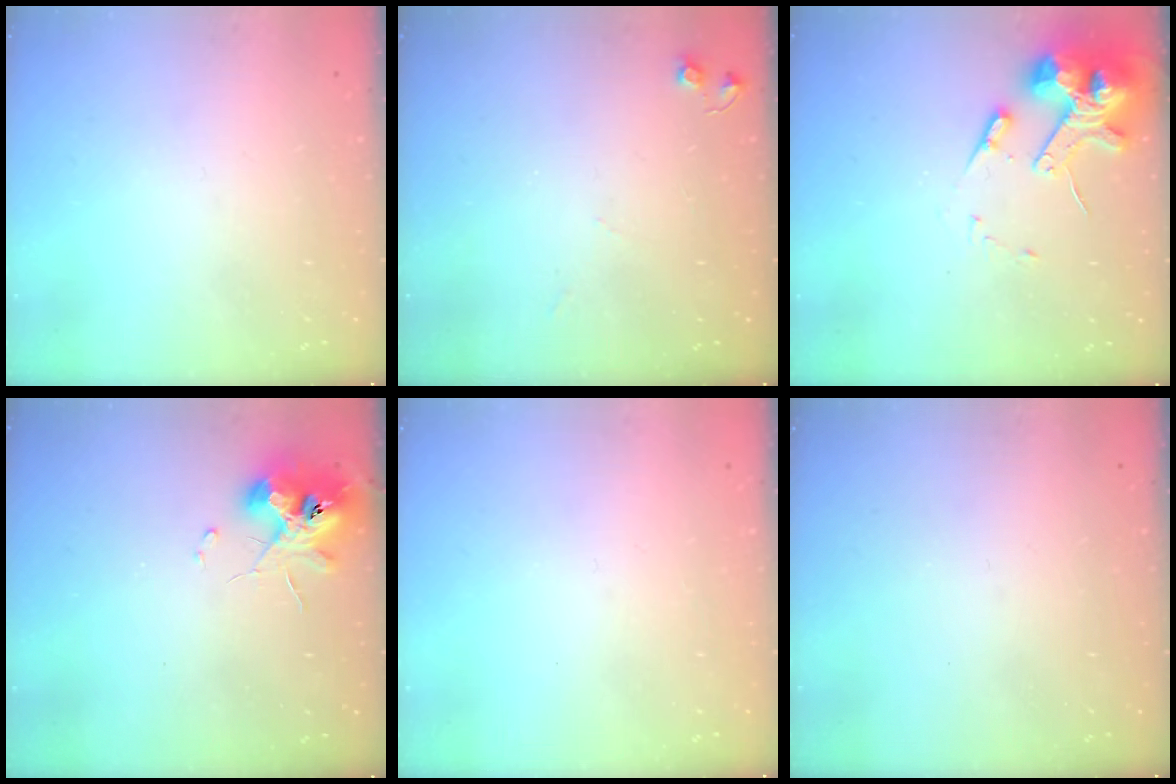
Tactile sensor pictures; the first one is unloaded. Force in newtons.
{"total": 4.9, "press": 4.8, "slide": 0.9}
{"total": 14.8, "press": 14.6, "slide": 2.3}
{"total": 11.7, "press": 11.7, "slide": 0.6}
{"total": 0.0}
{"total": 0.0}